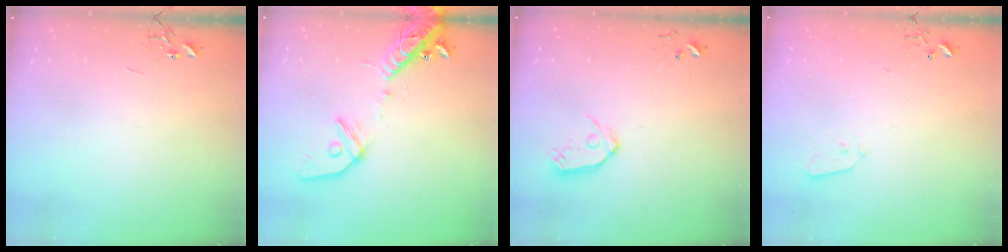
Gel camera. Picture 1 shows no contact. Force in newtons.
{"total": 16.7, "press": 16.3, "slide": 3.5}
{"total": 9.2, "press": 9.1, "slide": 0.8}
{"total": 3.6, "press": 3.6, "slide": 0.5}